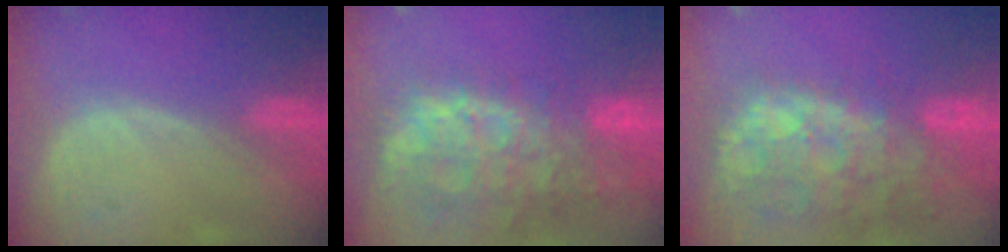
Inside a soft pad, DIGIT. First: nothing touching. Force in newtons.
{"total": 13.7, "press": 11.2, "slide": 7.9}
{"total": 14.2, "press": 11.6, "slide": 8.3}